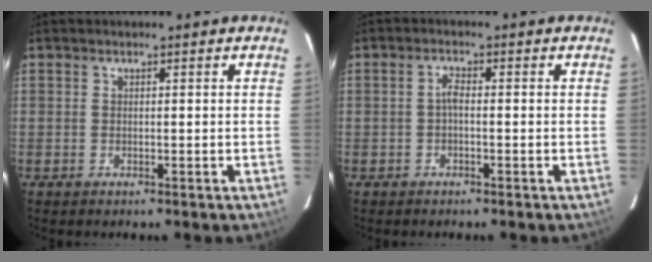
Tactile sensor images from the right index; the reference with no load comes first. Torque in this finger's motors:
{"motor_torque": [0.28, -0.03, 0.16, 0.04]}